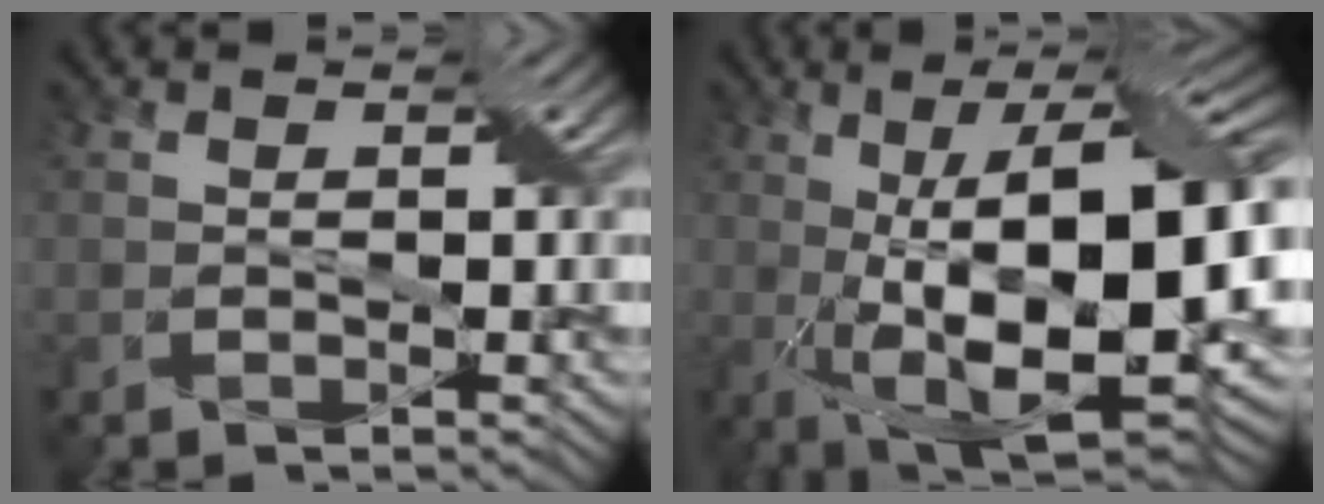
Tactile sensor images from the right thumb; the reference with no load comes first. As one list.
[{"total": 19.1, "force": [-0.6, 7.0, 17.8], "torque": [-0.272, 0.007, -0.012]}]